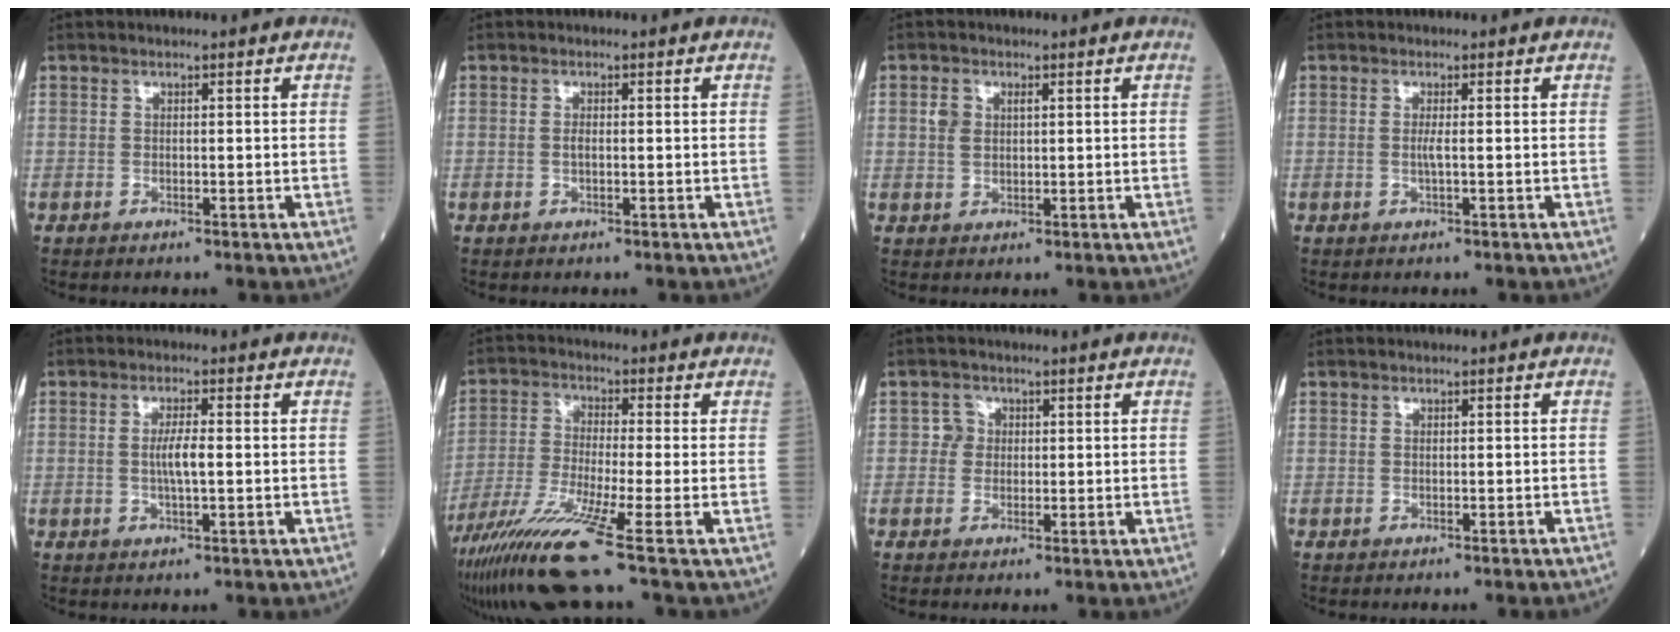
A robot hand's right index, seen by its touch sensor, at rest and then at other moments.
{"total": 0.8, "force": [-0.1, 0.2, 0.8], "torque": [-0.018, 0.000, -0.001]}
{"total": 2.7, "force": [0.8, 1.8, 1.8], "torque": [-0.040, 0.011, 0.018]}
{"total": 1.1, "force": [-0.1, -0.2, 1.1], "torque": [-0.027, -0.001, -0.004]}
{"total": 3.3, "force": [-0.1, 0.3, 3.3], "torque": [-0.064, -0.002, -0.002]}
{"total": 12.1, "force": [-7.8, -1.8, 9.1], "torque": [-0.179, -0.040, -0.145]}
{"total": 2.1, "force": [0.3, 2.0, 0.4], "torque": [0.000, 0.002, 0.001]}
{"total": 1.1, "force": [-0.9, -0.3, 0.4], "torque": [-0.005, 0.002, -0.011]}